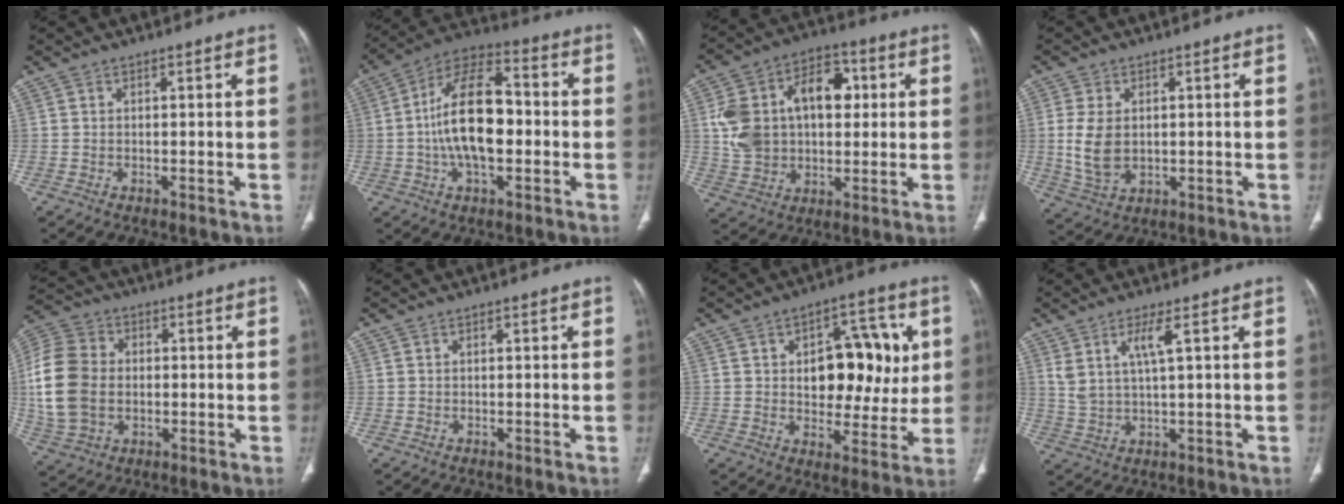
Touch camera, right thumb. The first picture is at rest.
{"total": 16.7, "force": [-1.1, 8.4, 14.4], "torque": [-0.248, 0.029, -0.028]}
{"total": 19.0, "force": [3.1, 13.1, 13.4], "torque": [-0.203, 0.028, 0.057]}
{"total": 8.0, "force": [0.5, 5.3, 5.9], "torque": [-0.113, -0.003, 0.021]}
{"total": 15.8, "force": [0.0, 11.9, 10.3], "torque": [-0.200, 0.017, 0.002]}
{"total": 0.0}
{"total": 15.8, "force": [2.8, 9.4, 12.4], "torque": [-0.110, 0.002, 0.046]}
{"total": 5.3, "force": [2.5, 0.8, 4.6], "torque": [-0.096, -0.014, 0.059]}